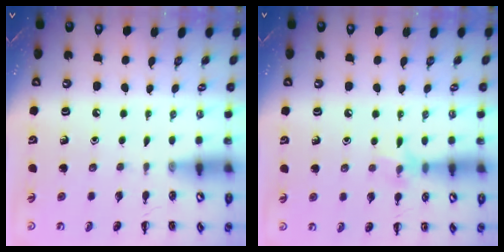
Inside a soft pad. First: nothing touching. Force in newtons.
{"total": 6.7, "press": 6.4, "slide": 1.8}